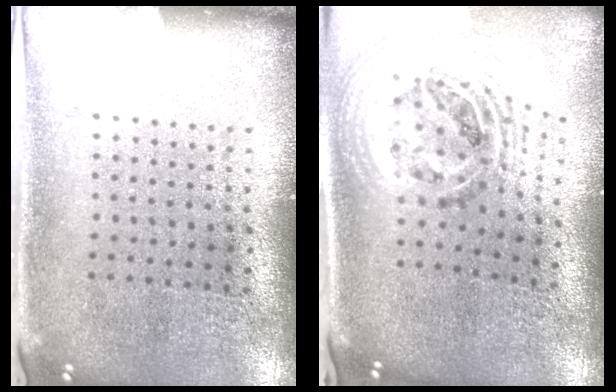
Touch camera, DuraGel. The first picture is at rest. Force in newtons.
{"total": 1.8, "press": 1.5, "slide": 1.1}